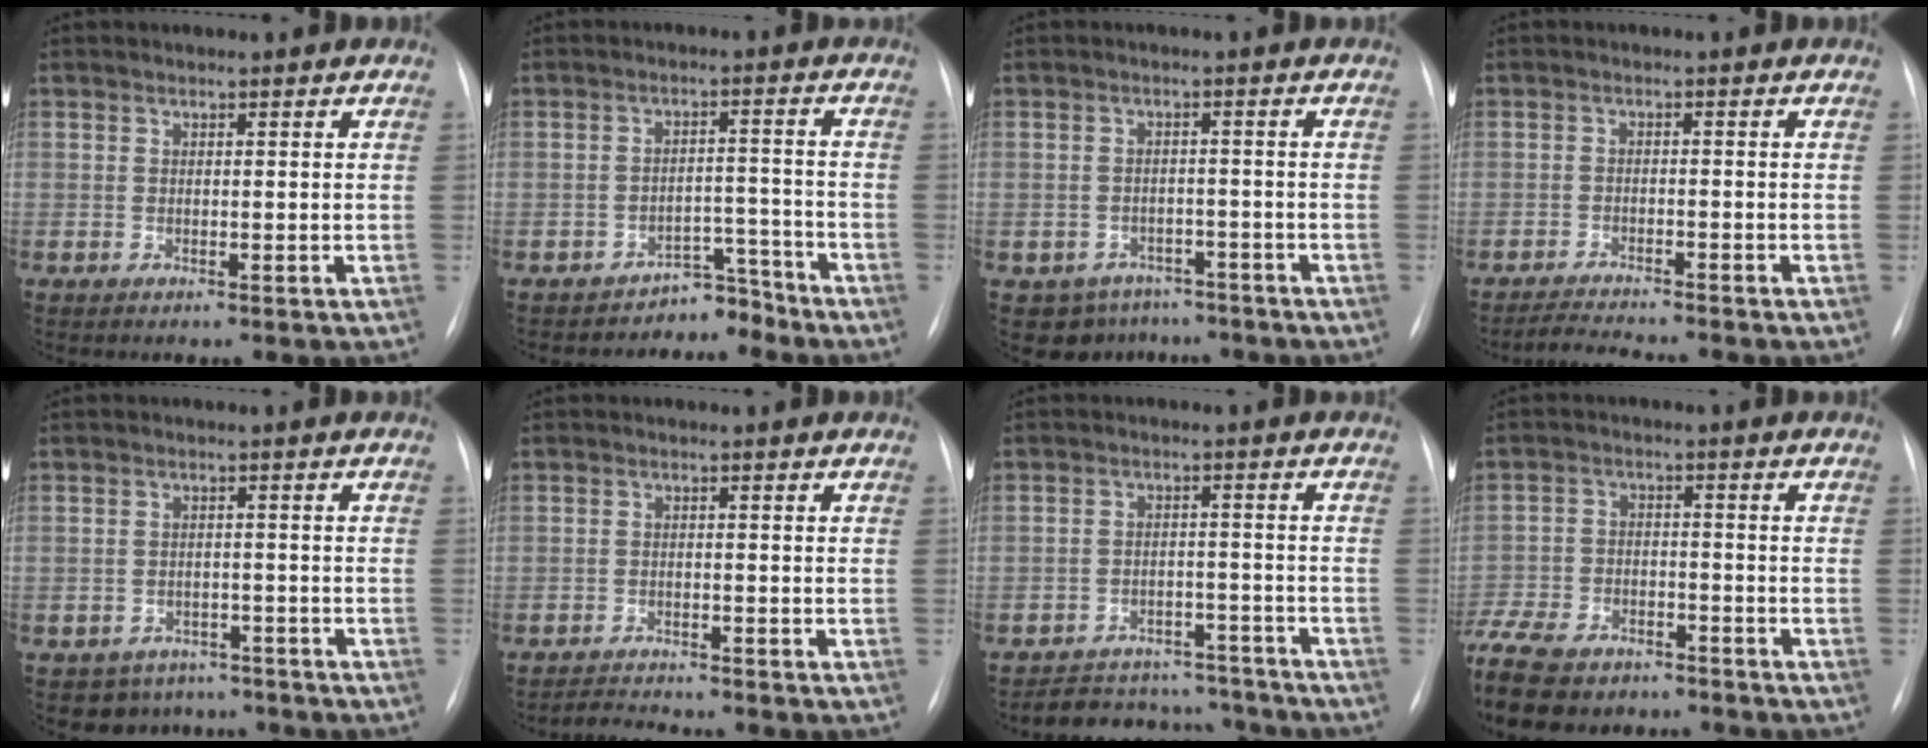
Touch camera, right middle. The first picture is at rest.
{"total": 4.2, "force": [-3.9, 1.3, -0.5], "torque": [0.018, 0.025, -0.056]}
{"total": 6.3, "force": [-4.6, 4.3, 0.6], "torque": [0.001, 0.015, -0.060]}
{"total": 4.8, "force": [-4.6, -0.5, 1.3], "torque": [-0.027, -0.019, -0.076]}
{"total": 5.9, "force": [-4.7, 3.6, -0.1], "torque": [0.010, 0.021, -0.060]}
{"total": 2.9, "force": [-2.9, -0.4, 0.0], "torque": [-0.005, -0.018, -0.048]}
{"total": 11.4, "force": [-10.6, 4.1, 1.0], "torque": [-0.002, 0.024, -0.139]}
{"total": 18.3, "force": [-14.2, 8.0, 8.2], "torque": [-0.226, -0.026, -0.224]}